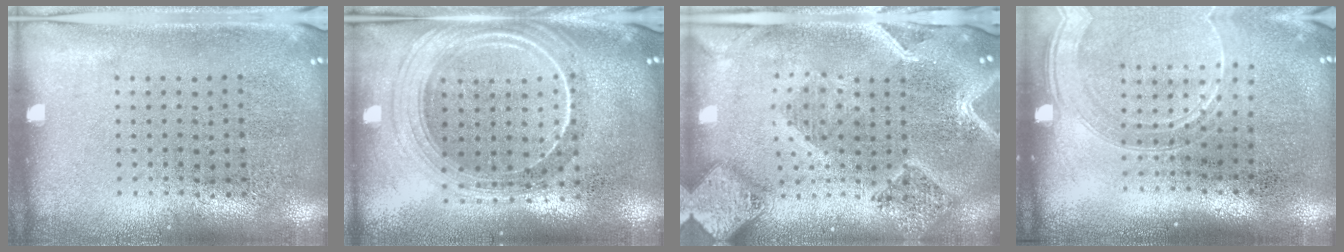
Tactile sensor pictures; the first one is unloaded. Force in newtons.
{"total": 2.4, "press": 2.0, "slide": 1.3}
{"total": 3.2, "press": 2.6, "slide": 1.8}
{"total": 1.7, "press": 1.6, "slide": 0.7}